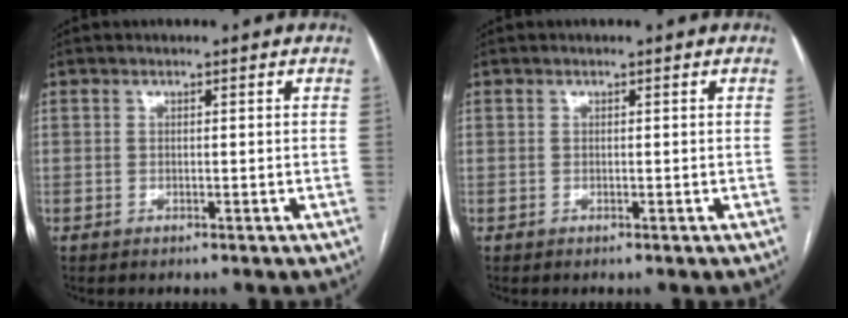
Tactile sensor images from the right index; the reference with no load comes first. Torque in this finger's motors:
{"motor_torque": [0.00, 0.00, 0.00, 0.00]}